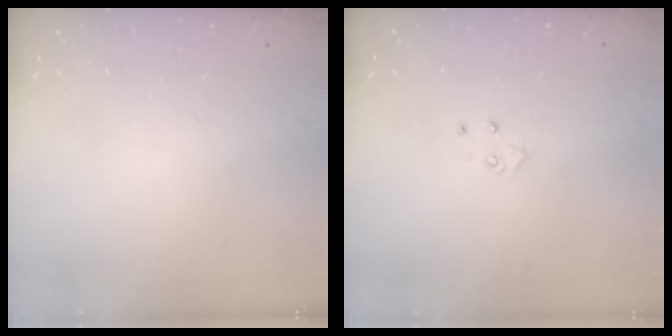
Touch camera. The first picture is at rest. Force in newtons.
{"total": 4.2, "press": 4.2, "slide": 0.4}